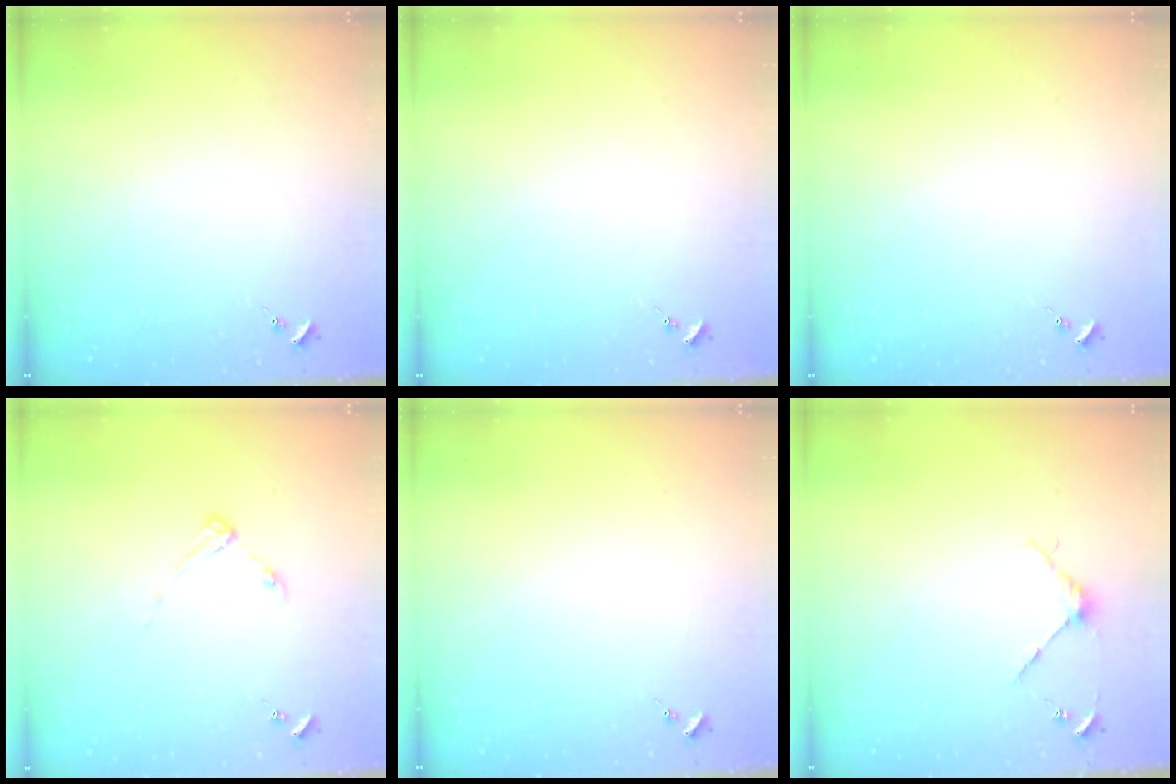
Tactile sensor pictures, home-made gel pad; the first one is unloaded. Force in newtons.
{"total": 0.0}
{"total": 0.0}
{"total": 3.7, "press": 3.7, "slide": 0.4}
{"total": 0.0}
{"total": 3.8, "press": 3.7, "slide": 0.4}